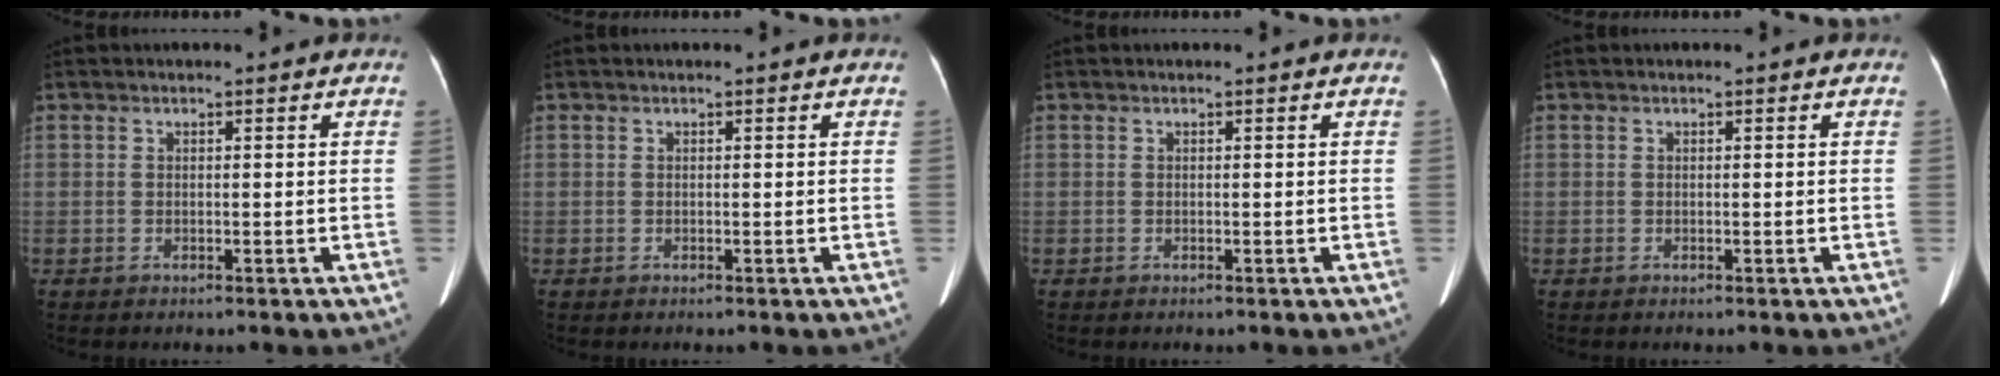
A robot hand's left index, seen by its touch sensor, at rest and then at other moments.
{"total": 0.0}
{"total": 0.0}
{"total": 0.0}